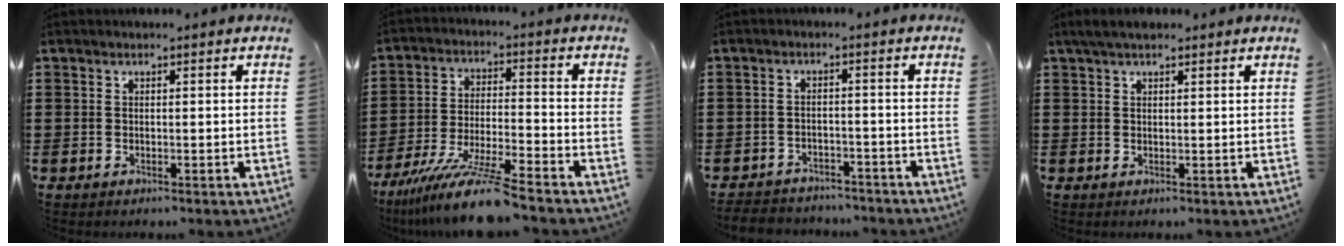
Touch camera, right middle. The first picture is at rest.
{"total": 10.7, "force": [-9.1, -0.2, 5.5], "torque": [-0.106, 0.000, -0.178]}
{"total": 3.0, "force": [-3.0, 0.5, -0.2], "torque": [-0.005, -0.004, -0.064]}
{"total": 2.2, "force": [1.7, 0.8, 1.1], "torque": [-0.027, 0.007, 0.032]}